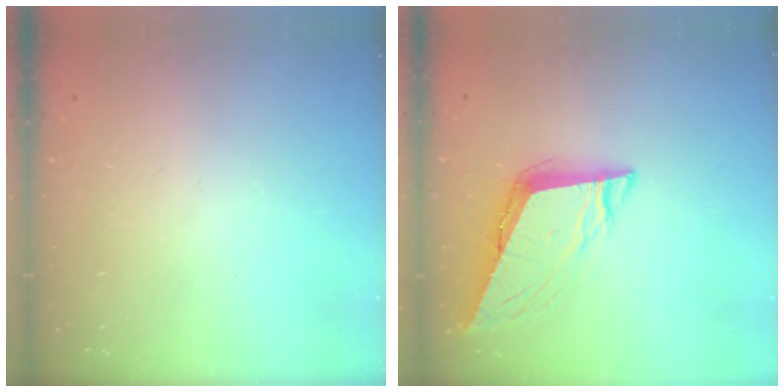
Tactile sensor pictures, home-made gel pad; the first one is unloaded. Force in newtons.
{"total": 9.6, "press": 9.4, "slide": 2.1}